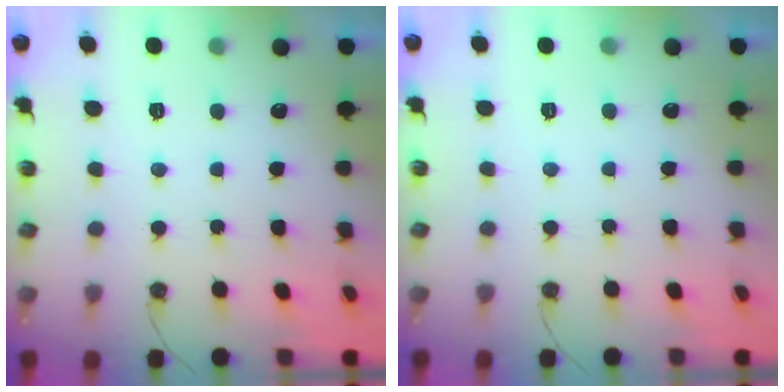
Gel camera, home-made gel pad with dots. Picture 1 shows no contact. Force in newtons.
{"total": 0.0}